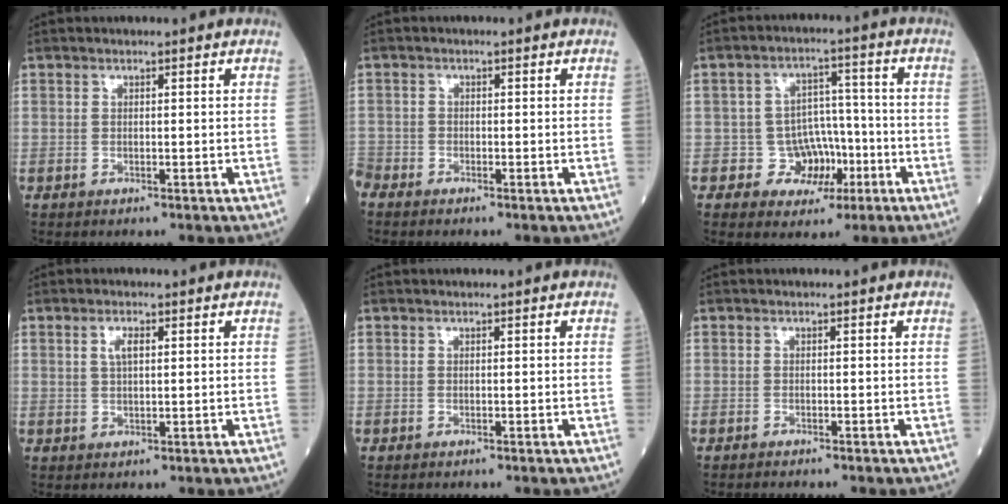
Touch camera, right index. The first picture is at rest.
{"total": 2.1, "force": [-1.9, 0.8, 0.2], "torque": [-0.008, -0.004, -0.036]}
{"total": 6.4, "force": [-2.4, 5.7, 1.4], "torque": [0.000, 0.022, -0.031]}
{"total": 2.5, "force": [0.9, 0.8, 2.2], "torque": [-0.045, 0.003, 0.018]}
{"total": 0.0}
{"total": 1.3, "force": [-1.3, 0.0, 0.5], "torque": [-0.006, 0.000, -0.016]}